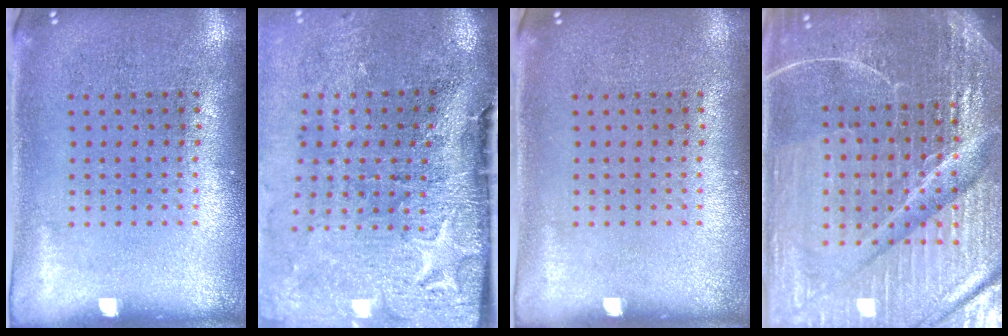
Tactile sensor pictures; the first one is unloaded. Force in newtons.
{"total": 4.9, "press": 3.8, "slide": 3.0}
{"total": 0.0}
{"total": 6.8, "press": 6.0, "slide": 3.1}